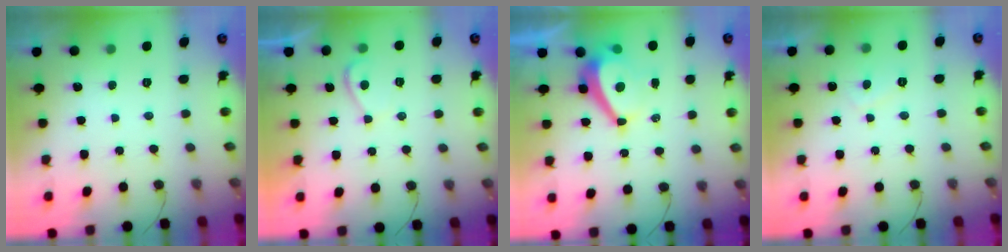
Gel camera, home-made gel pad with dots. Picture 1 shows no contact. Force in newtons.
{"total": 2.6, "press": 2.4, "slide": 0.8}
{"total": 7.1, "press": 7.1, "slide": 0.8}
{"total": 1.8, "press": 1.6, "slide": 0.8}